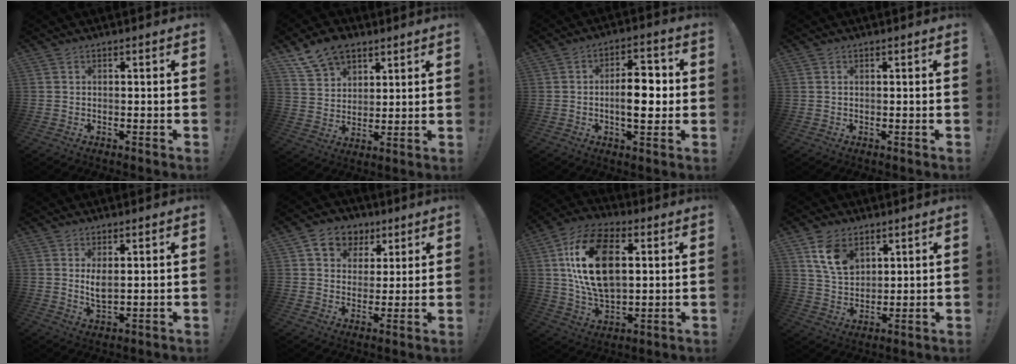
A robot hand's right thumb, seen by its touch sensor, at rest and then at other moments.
{"total": 10.9, "force": [7.8, 6.8, 3.5], "torque": [-0.061, -0.045, 0.153]}
{"total": 10.8, "force": [-0.9, 5.0, 9.5], "torque": [-0.126, 0.009, -0.018]}
{"total": 0.6, "force": [0.4, 0.4, 0.0], "torque": [0.006, -0.001, 0.006]}
{"total": 4.5, "force": [1.7, 1.8, 3.8], "torque": [-0.054, -0.016, 0.029]}
{"total": 9.6, "force": [4.7, 7.8, 3.1], "torque": [-0.043, -0.019, 0.094]}
{"total": 20.8, "force": [4.7, 12.2, 16.2], "torque": [-0.295, 0.002, 0.078]}
{"total": 11.1, "force": [5.9, 7.3, 5.8], "torque": [-0.100, -0.016, 0.117]}